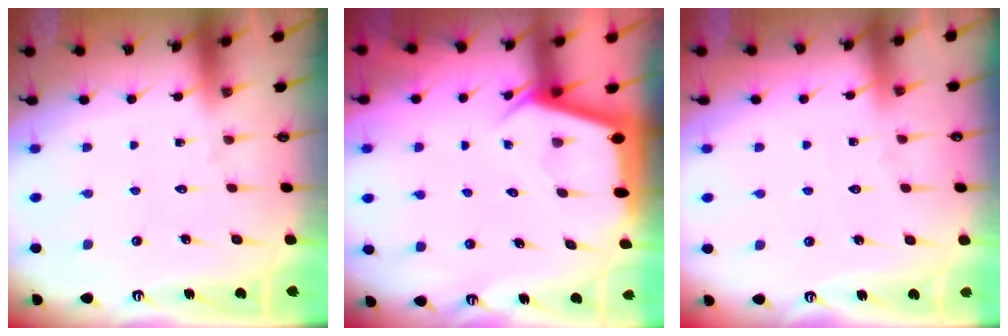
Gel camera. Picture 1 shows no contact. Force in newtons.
{"total": 2.4, "press": 2.4, "slide": 0.2}
{"total": 2.2, "press": 2.2, "slide": 0.4}